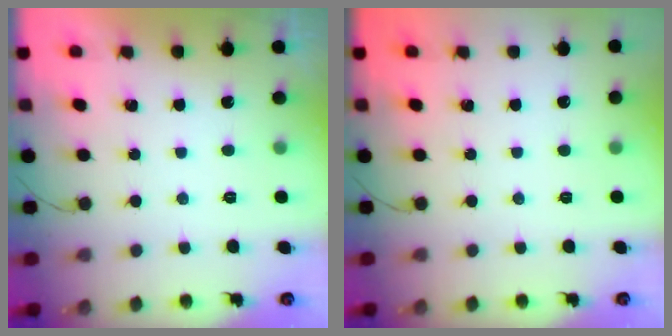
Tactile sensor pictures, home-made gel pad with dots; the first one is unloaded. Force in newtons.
{"total": 0.0}